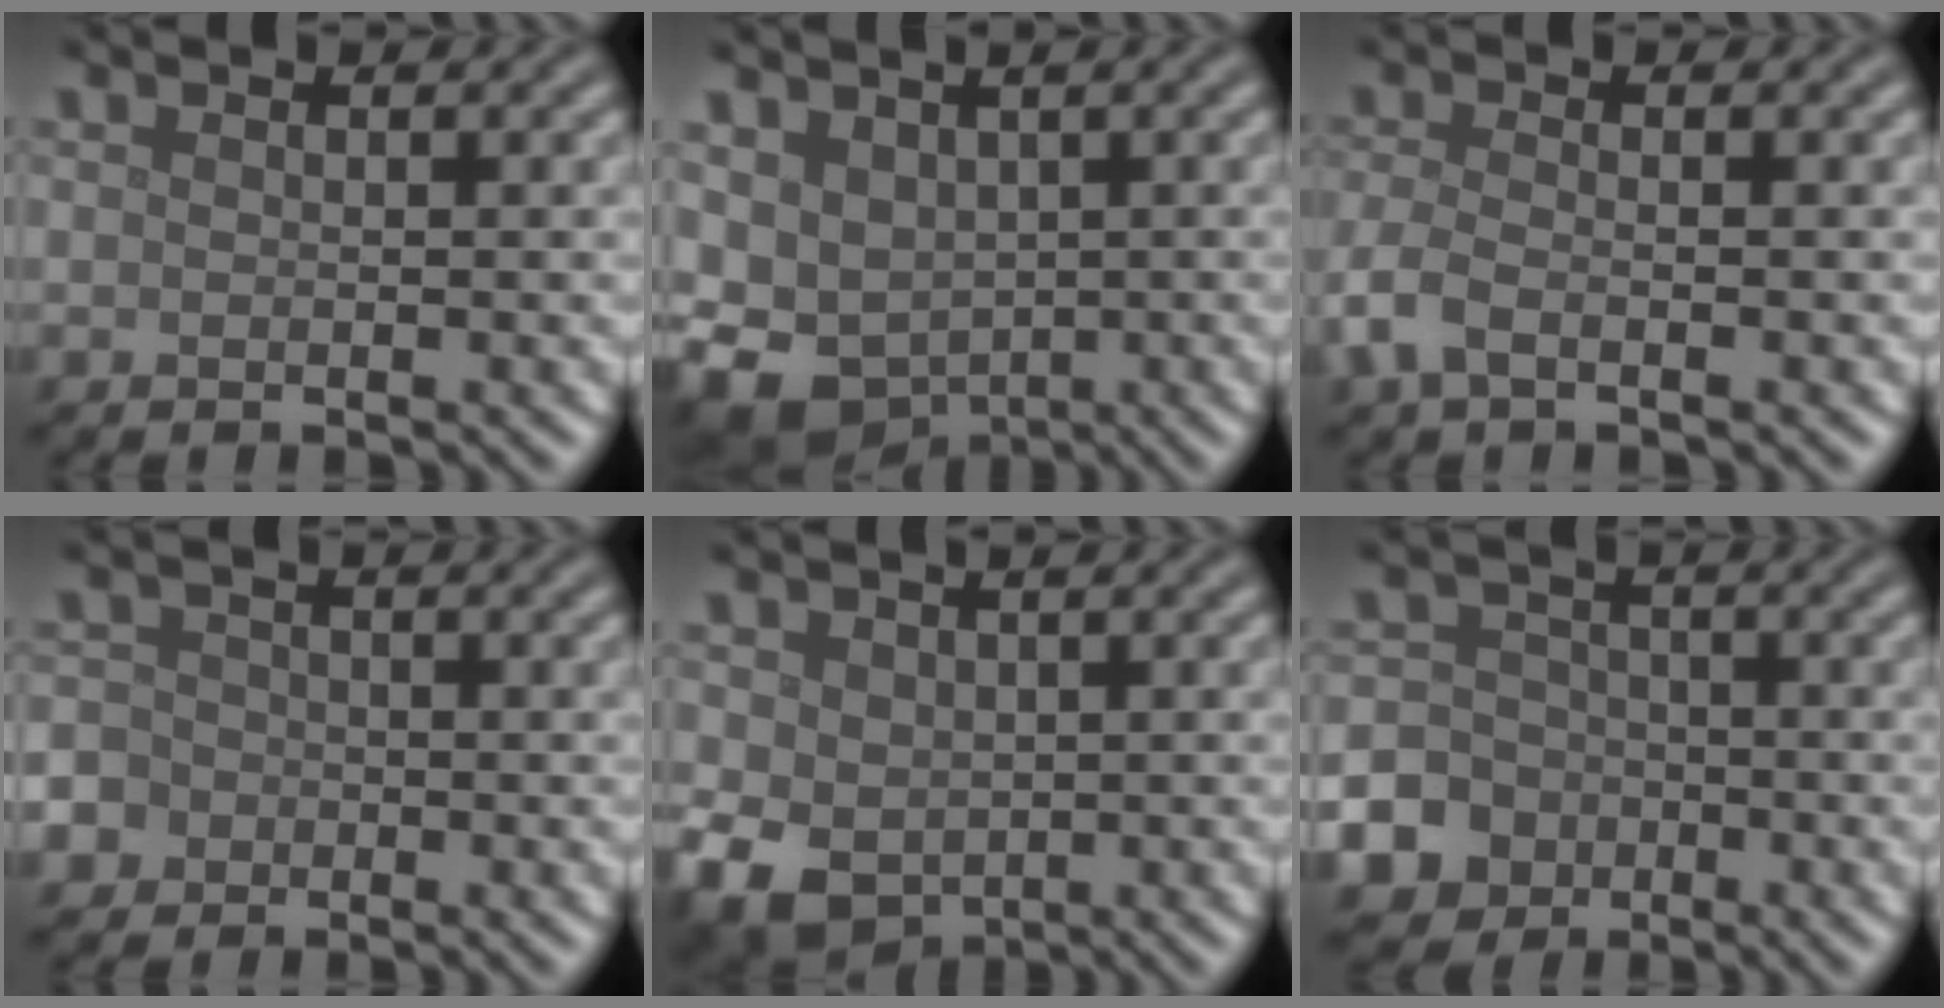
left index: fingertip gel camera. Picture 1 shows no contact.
{"total": 7.6, "force": [-1.9, 5.9, 4.5], "torque": [-0.087, -0.022, -0.021]}
{"total": 2.6, "force": [-1.3, 1.1, 2.0], "torque": [-0.054, -0.005, -0.037]}
{"total": 4.9, "force": [-2.4, 4.1, 0.9], "torque": [-0.012, -0.005, -0.063]}
{"total": 5.7, "force": [-1.2, 4.5, 3.4], "torque": [-0.080, -0.018, -0.017]}
{"total": 9.8, "force": [-5.0, 8.2, 1.9], "torque": [-0.049, -0.032, -0.111]}